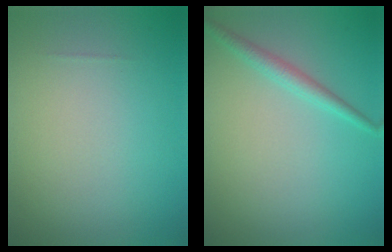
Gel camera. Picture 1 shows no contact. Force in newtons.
{"total": 1.8, "press": 1.8, "slide": 0.1}